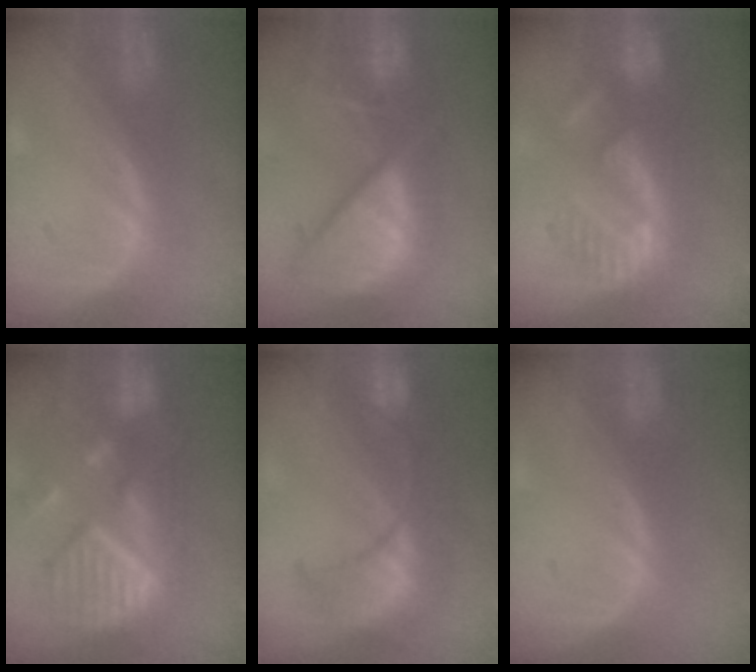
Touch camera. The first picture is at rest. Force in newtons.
{"total": 12.7, "press": 10.5, "slide": 7.1}
{"total": 8.7, "press": 8.2, "slide": 3.0}
{"total": 11.7, "press": 10.3, "slide": 5.6}
{"total": 9.0, "press": 8.8, "slide": 2.0}
{"total": 0.0}